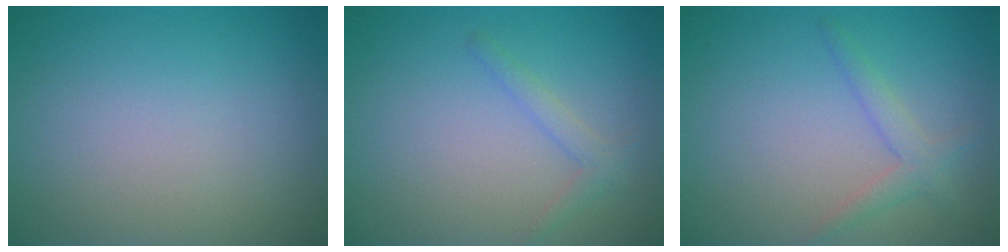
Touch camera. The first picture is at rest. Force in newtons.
{"total": 1.4, "press": 1.4, "slide": 0.1}
{"total": 2.0, "press": 2.0, "slide": 0.1}